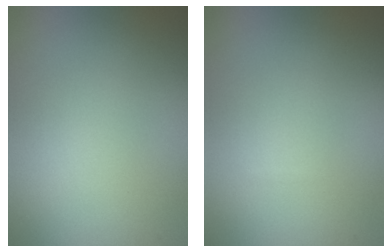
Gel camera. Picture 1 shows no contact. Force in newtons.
{"total": 0.0}